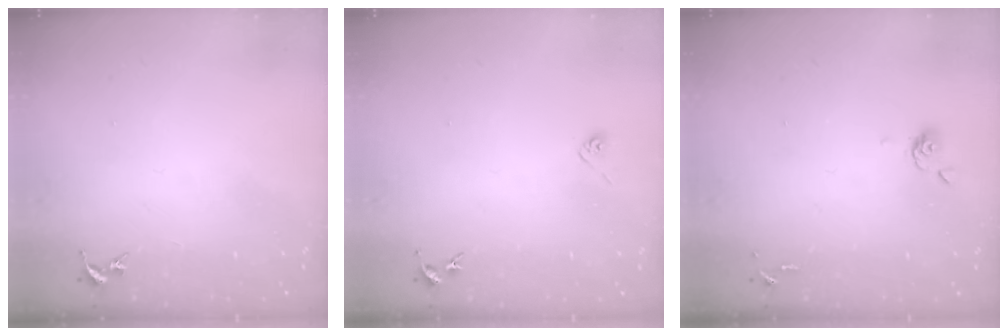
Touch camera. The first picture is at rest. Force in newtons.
{"total": 2.9, "press": 2.8, "slide": 0.8}
{"total": 4.9, "press": 4.8, "slide": 0.9}